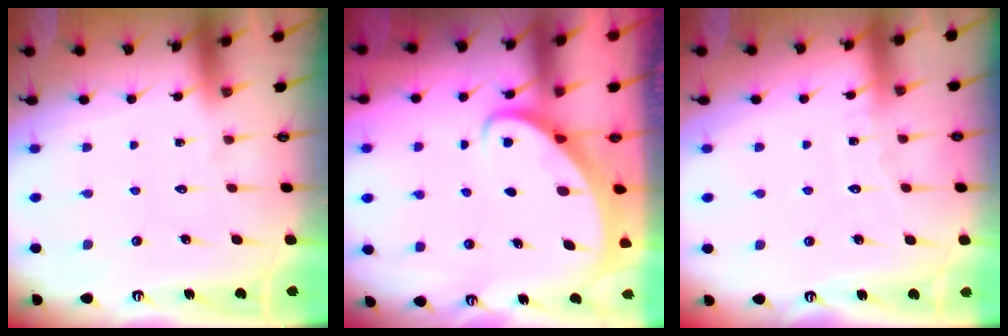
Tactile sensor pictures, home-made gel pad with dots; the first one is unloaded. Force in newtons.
{"total": 2.6, "press": 2.6, "slide": 0.3}
{"total": 4.4, "press": 4.4, "slide": 0.5}